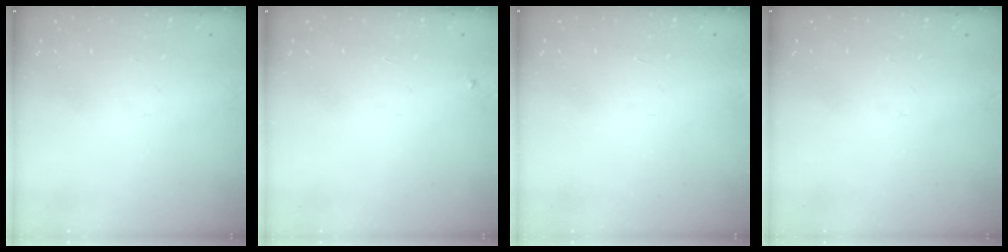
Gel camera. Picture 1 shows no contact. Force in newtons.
{"total": 2.7, "press": 2.7, "slide": 0.2}
{"total": 1.7, "press": 1.7, "slide": 0.1}
{"total": 0.0}